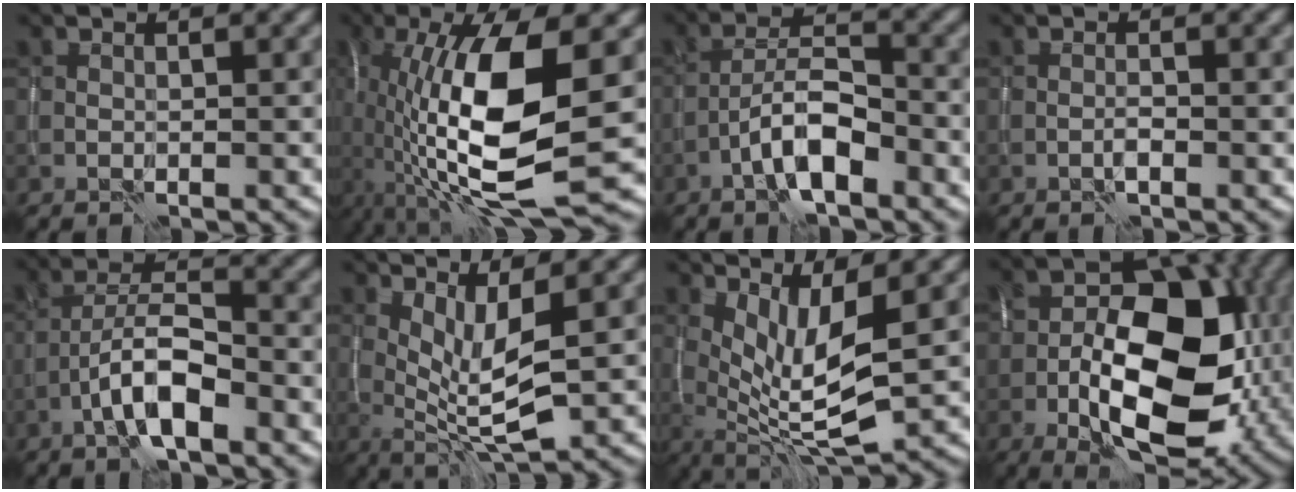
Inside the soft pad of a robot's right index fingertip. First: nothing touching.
{"total": 11.9, "force": [-0.9, 3.9, 11.2], "torque": [-0.220, -0.005, -0.015]}
{"total": 4.8, "force": [-2.6, 1.5, 3.8], "torque": [-0.063, 0.015, -0.053]}
{"total": 0.9, "force": [-0.5, 0.0, 0.7], "torque": [-0.015, 0.004, -0.011]}
{"total": 5.3, "force": [-2.6, 1.5, 4.3], "torque": [-0.076, 0.015, -0.053]}
{"total": 4.2, "force": [1.2, 0.9, 3.9], "torque": [-0.077, -0.013, 0.027]}
{"total": 5.9, "force": [1.4, 1.5, 5.5], "torque": [-0.103, -0.012, 0.031]}
{"total": 13.6, "force": [-2.8, 7.7, 10.8], "torque": [-0.172, -0.007, -0.062]}